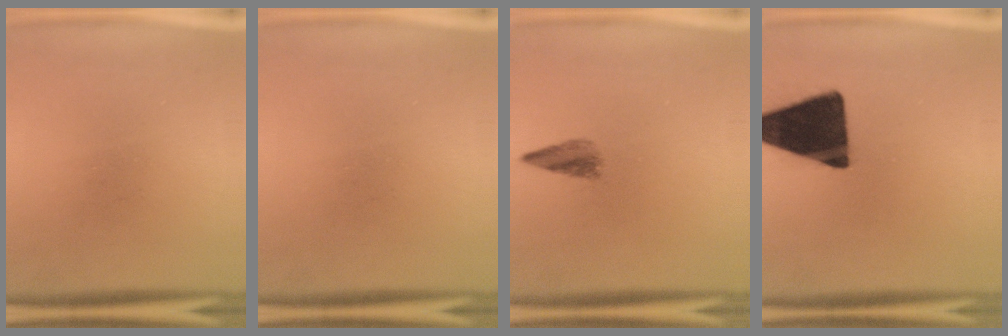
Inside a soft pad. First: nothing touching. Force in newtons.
{"total": 0.0}
{"total": 2.6}
{"total": 18.2}